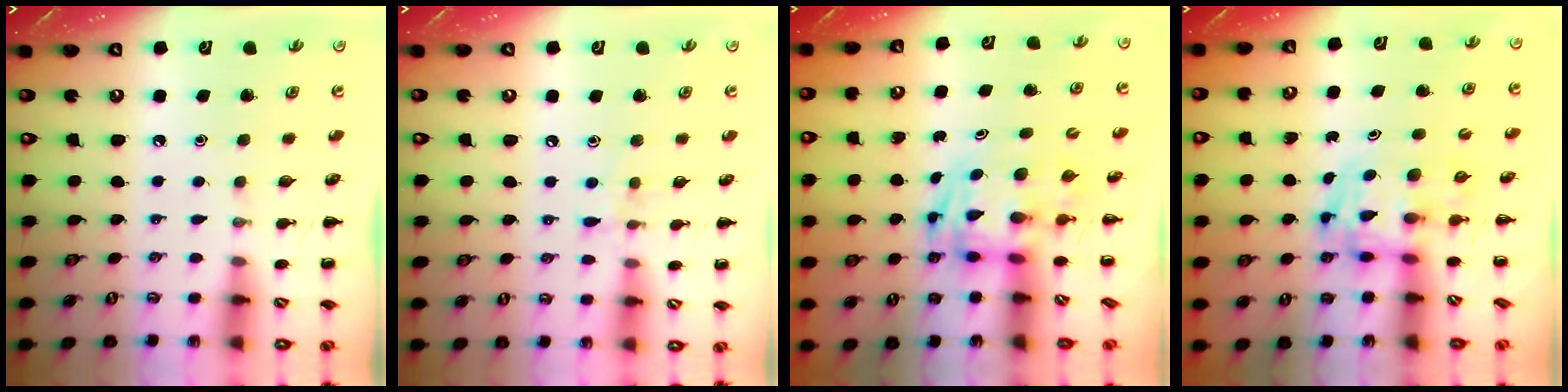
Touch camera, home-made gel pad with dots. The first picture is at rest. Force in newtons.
{"total": 6.6, "press": 6.3, "slide": 2.0}
{"total": 2.7, "press": 2.6, "slide": 0.5}
{"total": 3.5, "press": 3.5, "slide": 0.6}